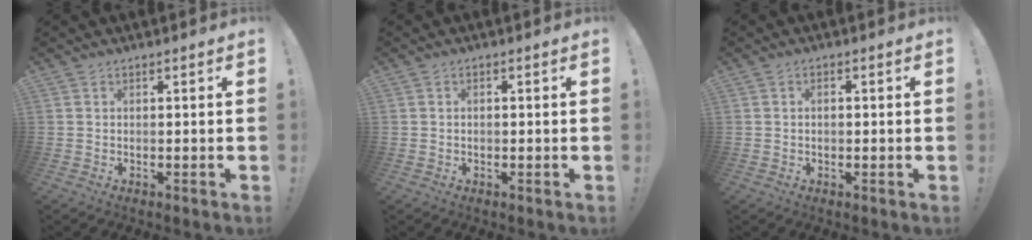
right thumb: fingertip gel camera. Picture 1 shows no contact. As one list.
[{"total": 0.7, "force": [-0.3, 0.5, 0.4], "torque": [-0.008, 0.002, -0.007]}, {"total": 1.4, "force": [-0.3, 0.9, 1.0], "torque": [-0.012, 0.001, -0.008]}]